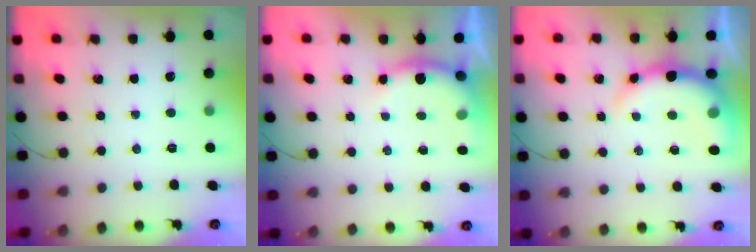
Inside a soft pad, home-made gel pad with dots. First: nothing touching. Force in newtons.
{"total": 6.0, "press": 6.0, "slide": 0.1}
{"total": 8.7, "press": 8.5, "slide": 1.8}